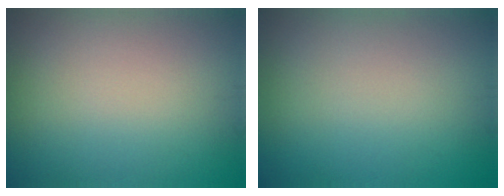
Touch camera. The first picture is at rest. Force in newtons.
{"total": 0.0}